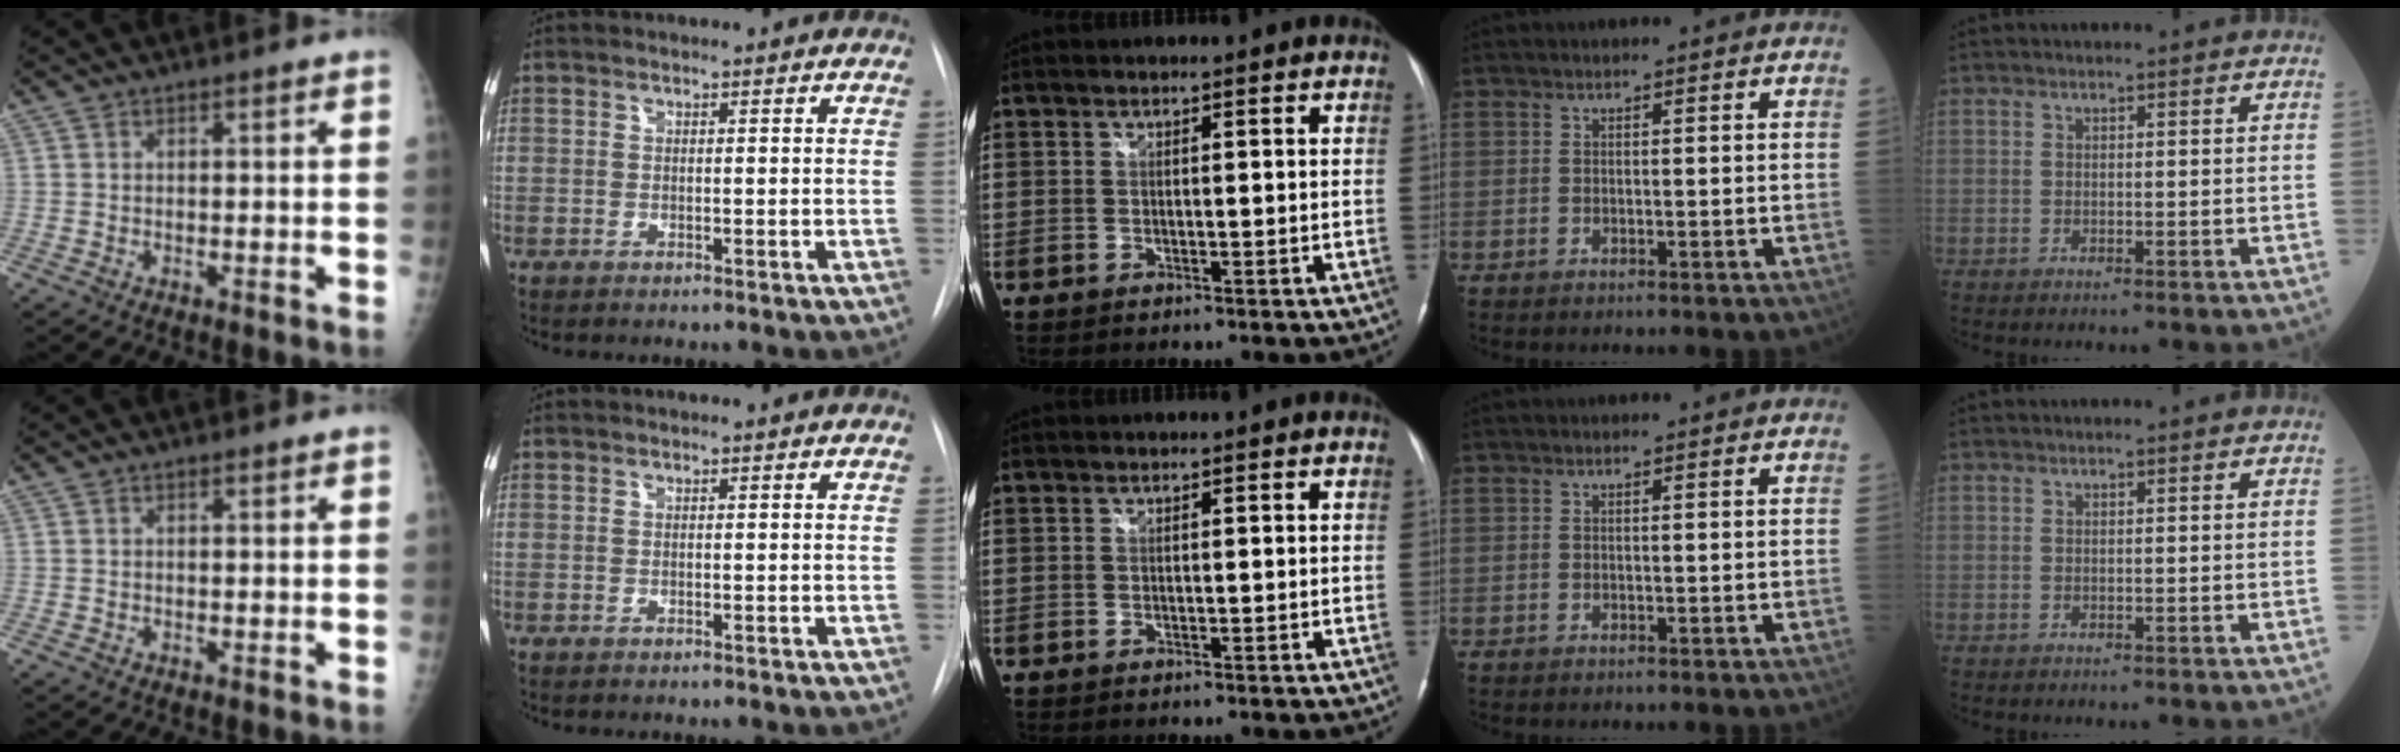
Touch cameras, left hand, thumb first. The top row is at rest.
{}